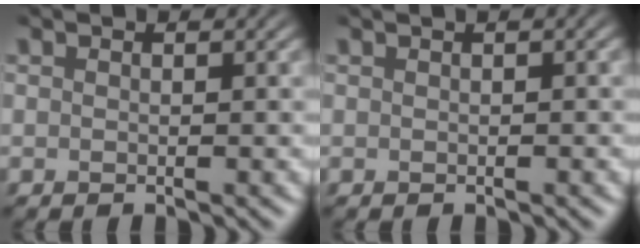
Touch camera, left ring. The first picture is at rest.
{"total": 1.4, "force": [0.5, 0.4, 1.3], "torque": [-0.017, 0.007, 0.005]}